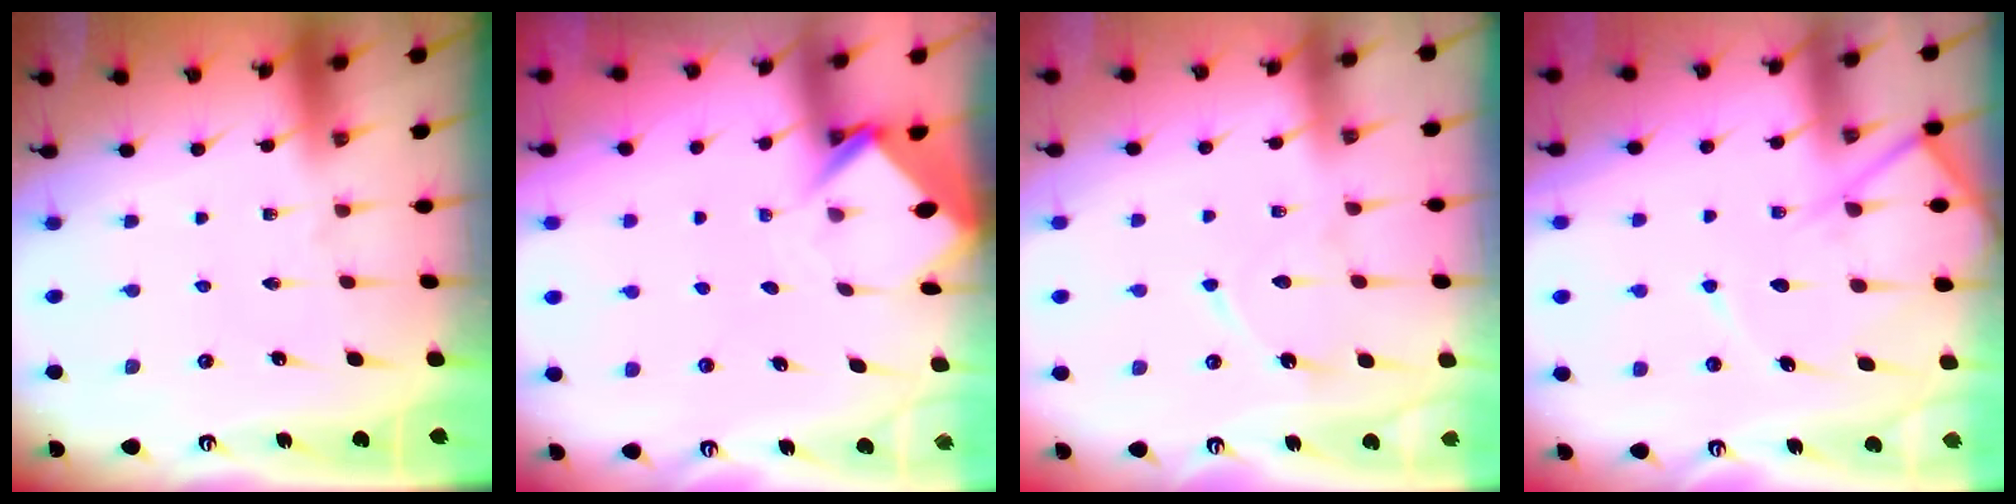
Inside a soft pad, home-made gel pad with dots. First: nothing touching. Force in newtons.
{"total": 3.8, "press": 3.8, "slide": 0.1}
{"total": 7.7, "press": 7.7, "slide": 0.8}
{"total": 10.3, "press": 10.3, "slide": 1.0}